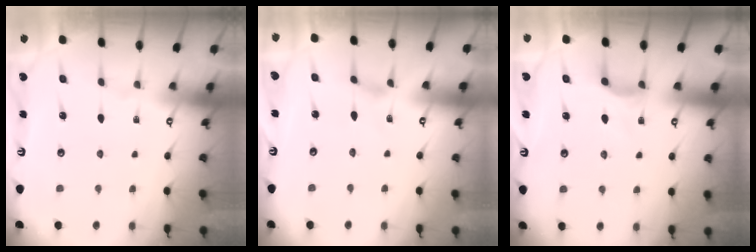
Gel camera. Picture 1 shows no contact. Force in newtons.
{"total": 0.0}
{"total": 2.8, "press": 2.8, "slide": 0.4}